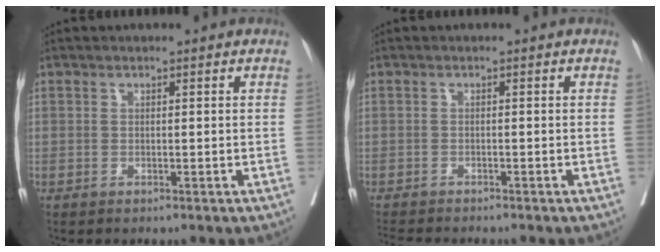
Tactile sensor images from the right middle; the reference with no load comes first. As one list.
[{"total": 5.3, "force": [-4.9, 0.5, 2.0], "torque": [-0.024, -0.011, -0.078]}]